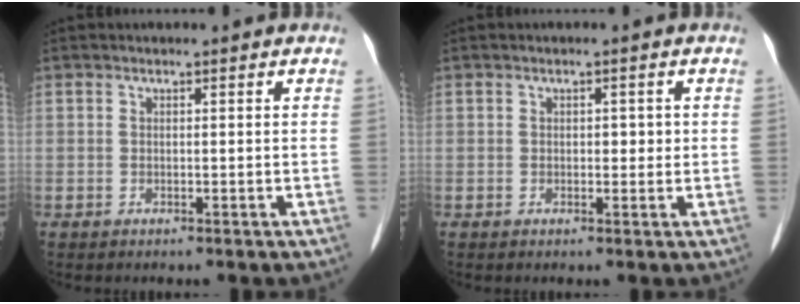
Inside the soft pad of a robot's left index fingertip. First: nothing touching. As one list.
[{"total": 1.7, "force": [0.1, 1.0, 1.4], "torque": [-0.017, 0.002, 0.004]}]